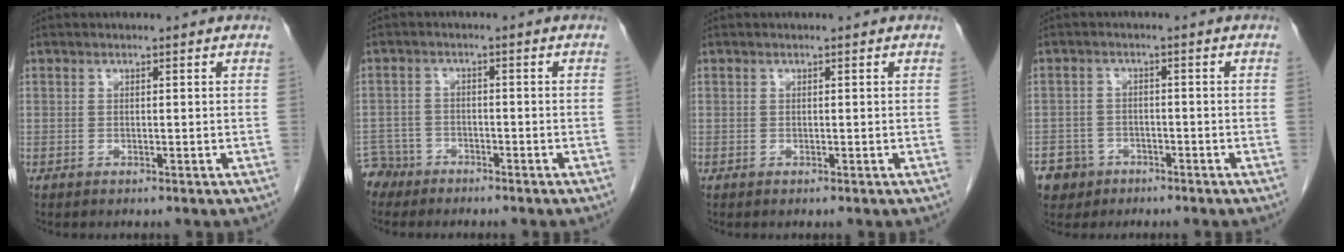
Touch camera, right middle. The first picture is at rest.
{"total": 4.6, "force": [-3.9, 2.4, -0.7], "torque": [0.017, 0.001, -0.076]}
{"total": 0.0}
{"total": 5.4, "force": [-3.3, 4.2, 0.4], "torque": [-0.006, 0.008, -0.051]}